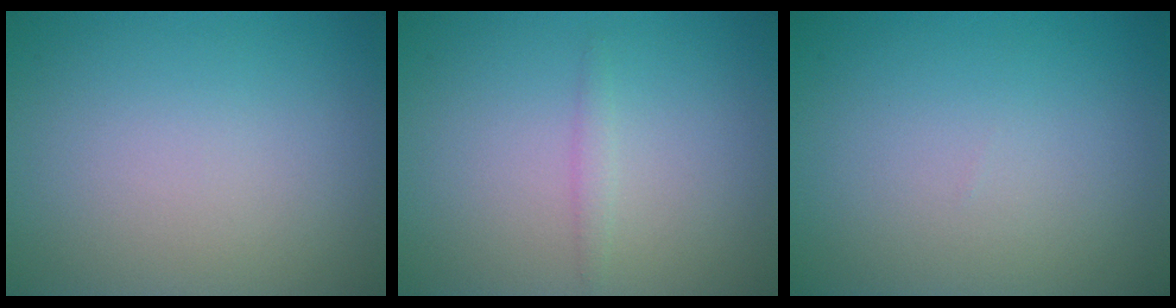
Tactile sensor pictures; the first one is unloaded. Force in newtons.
{"total": 0.9, "press": 0.9, "slide": 0.0}
{"total": 0.0}